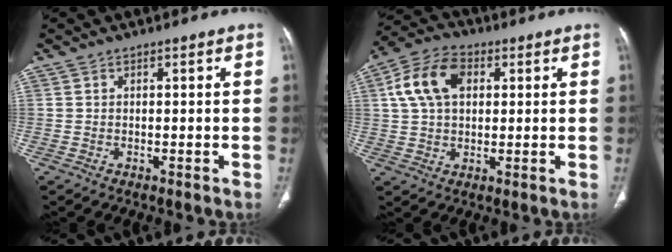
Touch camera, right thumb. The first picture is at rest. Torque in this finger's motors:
{"motor_torque": [-0.71, 0.97, 0.41, -0.05, 0.15]}